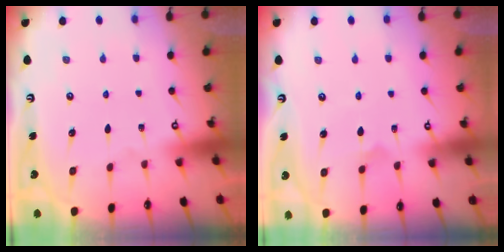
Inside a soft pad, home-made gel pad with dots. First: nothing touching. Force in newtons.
{"total": 3.9, "press": 3.9, "slide": 0.5}